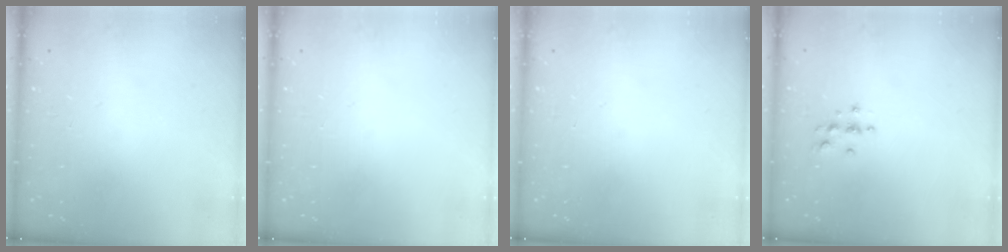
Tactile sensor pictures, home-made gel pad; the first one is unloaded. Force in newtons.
{"total": 0.0}
{"total": 0.0}
{"total": 3.7, "press": 3.7, "slide": 0.5}